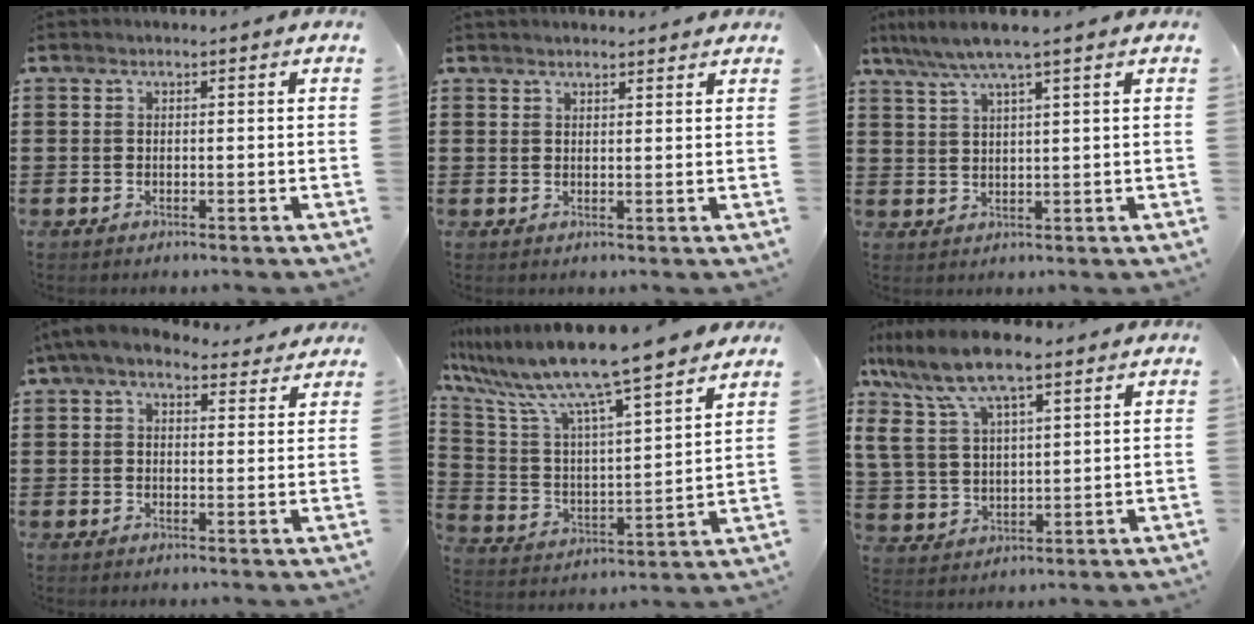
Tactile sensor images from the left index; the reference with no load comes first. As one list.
[{"total": 1.6, "force": [1.5, 0.2, 0.2], "torque": [-0.006, 0.003, 0.030]}, {"total": 4.8, "force": [3.4, -0.4, 3.3], "torque": [-0.073, -0.009, 0.060]}, {"total": 5.2, "force": [4.1, 1.7, 2.7], "torque": [-0.064, -0.007, 0.075]}, {"total": 10.9, "force": [9.4, -0.2, 5.4], "torque": [-0.145, -0.068, 0.156]}, {"total": 11.9, "force": [8.1, 4.3, 7.6], "torque": [-0.182, -0.017, 0.146]}]